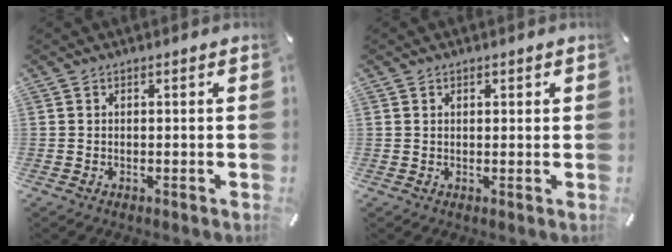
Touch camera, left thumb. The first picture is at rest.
{"total": 0.9, "force": [0.5, 0.6, 0.3], "torque": [-0.005, 0.002, 0.010]}